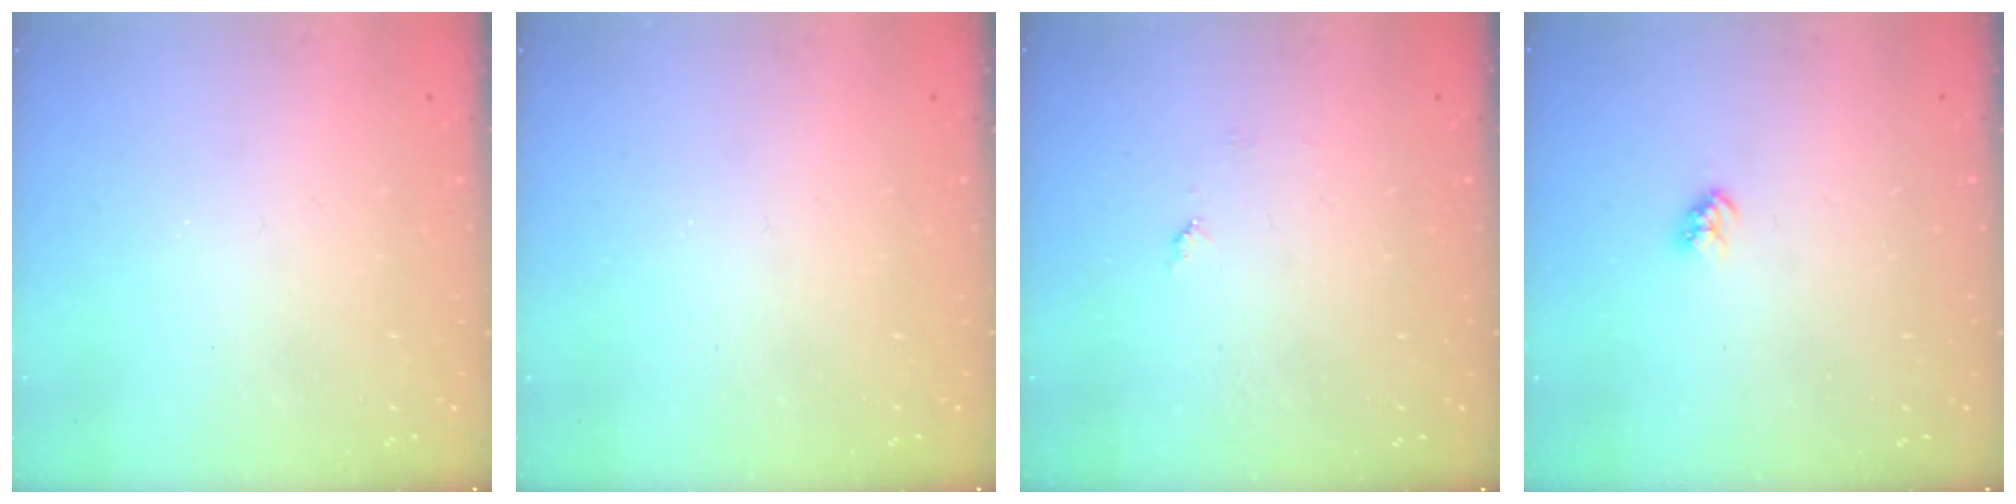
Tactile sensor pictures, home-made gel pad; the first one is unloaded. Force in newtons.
{"total": 0.0}
{"total": 4.3, "press": 4.3, "slide": 0.5}
{"total": 3.0, "press": 3.0, "slide": 0.3}